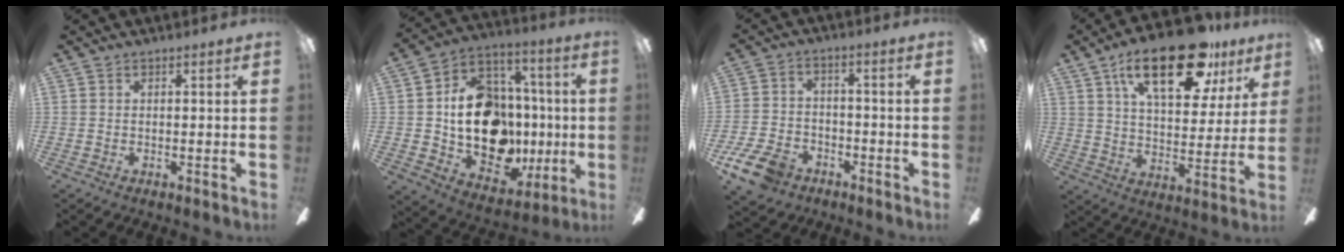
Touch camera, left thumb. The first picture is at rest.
{"total": 19.9, "force": [-0.2, 15.5, 12.5], "torque": [-0.219, -0.002, 0.015]}
{"total": 9.8, "force": [-6.4, 5.7, 4.7], "torque": [-0.112, 0.032, -0.122]}
{"total": 23.8, "force": [13.8, 10.3, 16.5], "torque": [-0.249, -0.056, 0.225]}